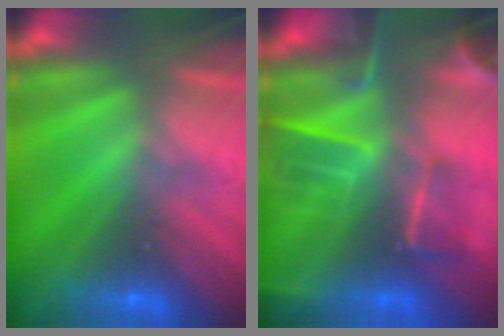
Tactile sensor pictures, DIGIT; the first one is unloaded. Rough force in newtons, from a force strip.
{"total": 8.9}